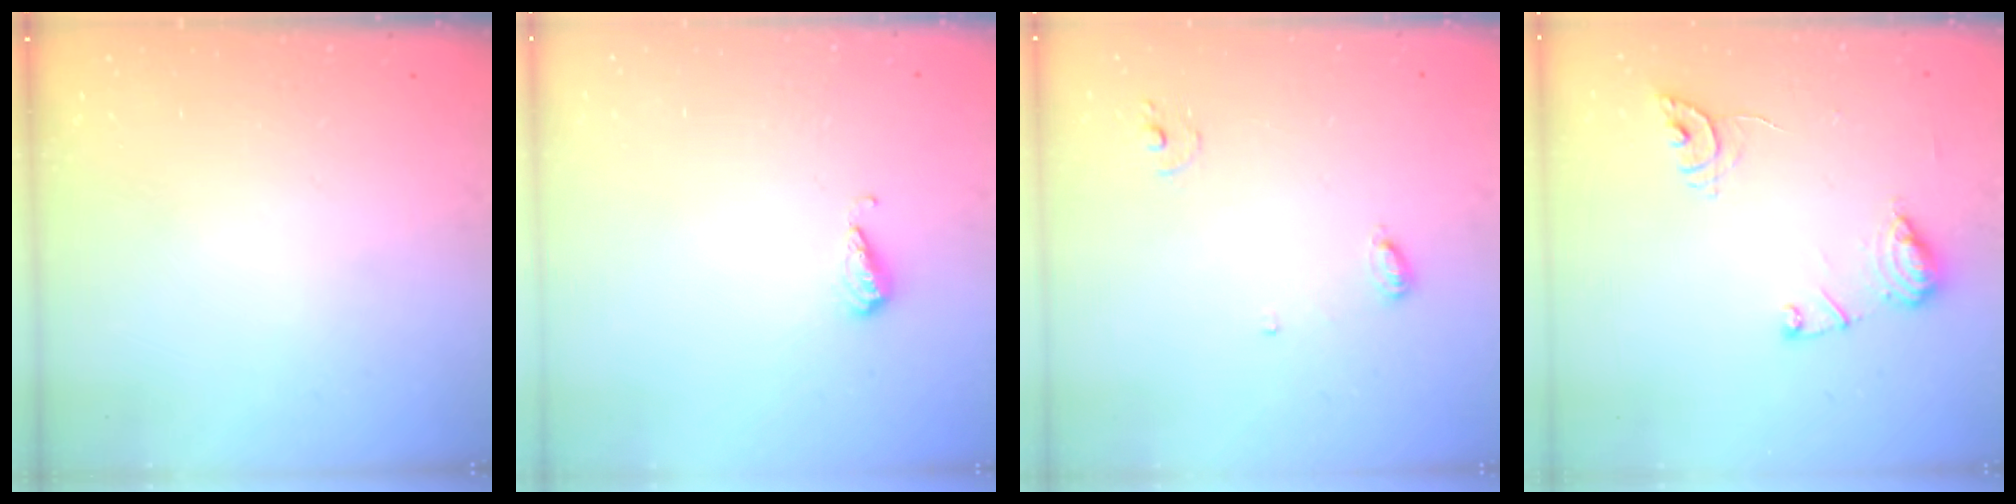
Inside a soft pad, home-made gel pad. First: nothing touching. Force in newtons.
{"total": 4.9, "press": 4.9, "slide": 0.5}
{"total": 4.7, "press": 4.7, "slide": 0.5}
{"total": 10.8, "press": 10.8, "slide": 0.5}